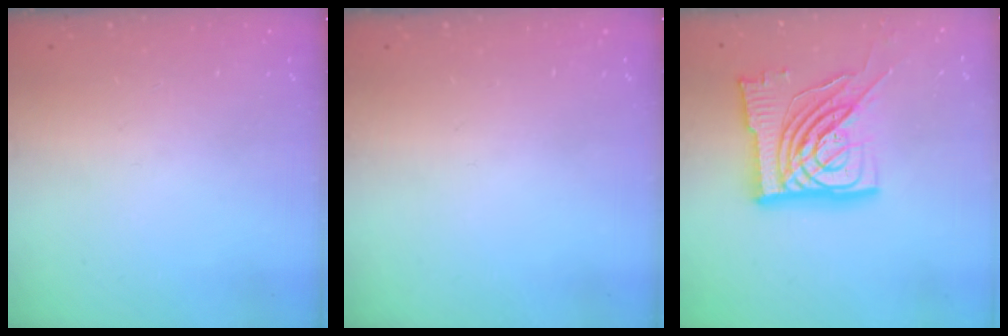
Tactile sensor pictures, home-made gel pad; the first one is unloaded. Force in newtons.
{"total": 0.0}
{"total": 19.1, "press": 18.9, "slide": 2.7}